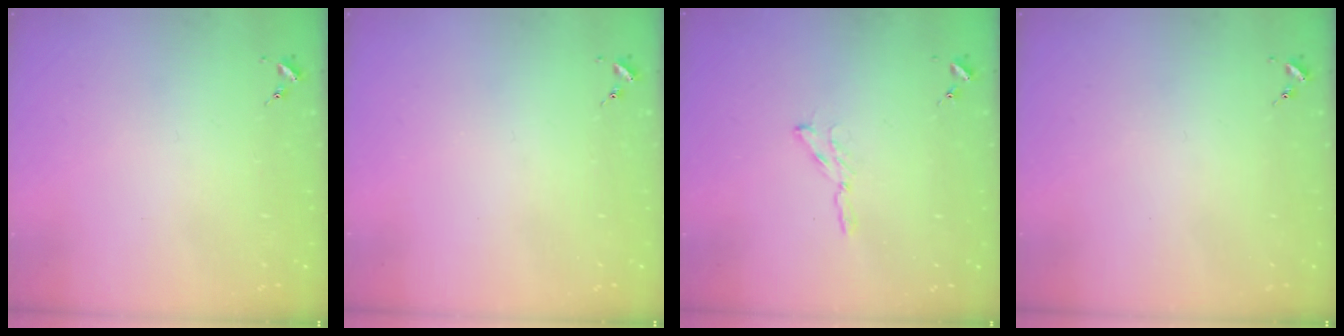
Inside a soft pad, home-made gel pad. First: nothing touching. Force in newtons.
{"total": 0.0}
{"total": 2.9, "press": 2.9, "slide": 0.3}
{"total": 0.0}